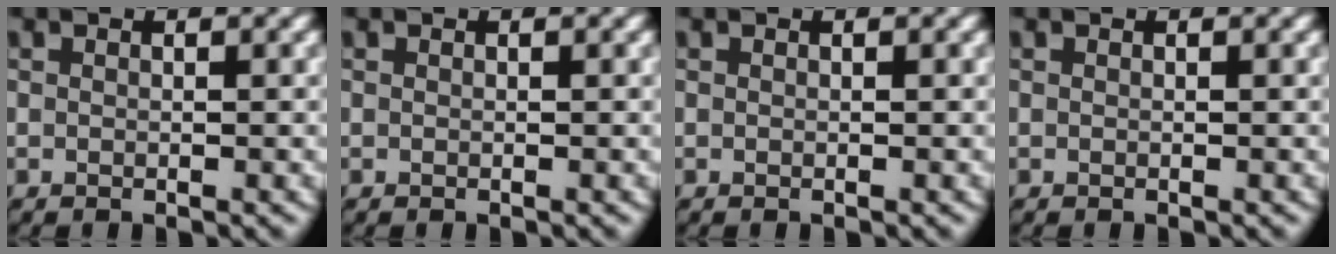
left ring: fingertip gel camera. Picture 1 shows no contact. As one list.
[{"total": 0.0}, {"total": 0.0}, {"total": 0.0}]